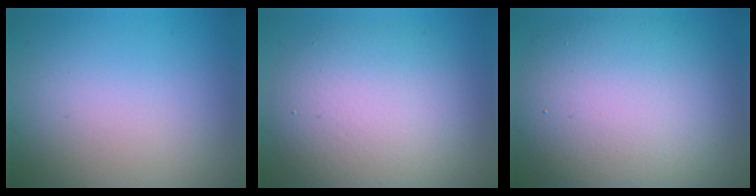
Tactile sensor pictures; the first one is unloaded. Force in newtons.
{"total": 7.9, "press": 7.9, "slide": 0.8}
{"total": 11.4, "press": 11.4, "slide": 0.8}